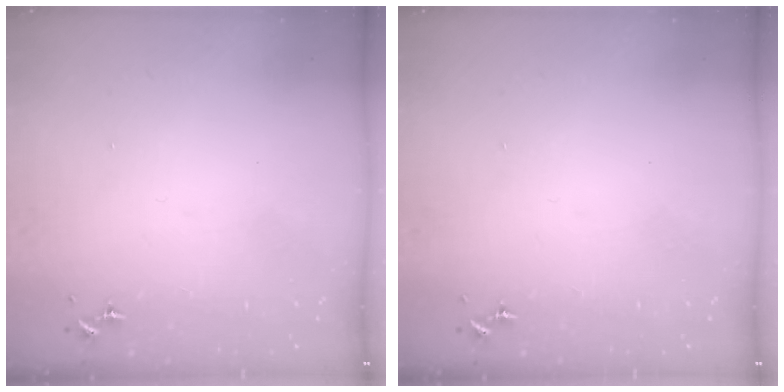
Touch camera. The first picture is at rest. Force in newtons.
{"total": 0.0}